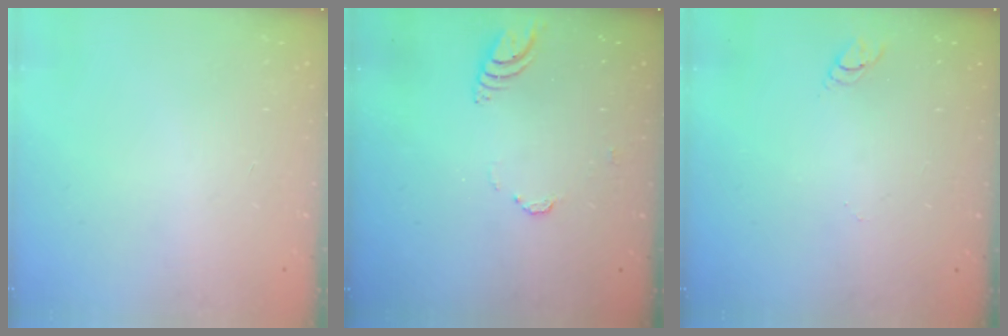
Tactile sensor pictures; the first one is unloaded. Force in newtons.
{"total": 4.8, "press": 4.8, "slide": 0.6}
{"total": 3.6, "press": 3.6, "slide": 0.4}